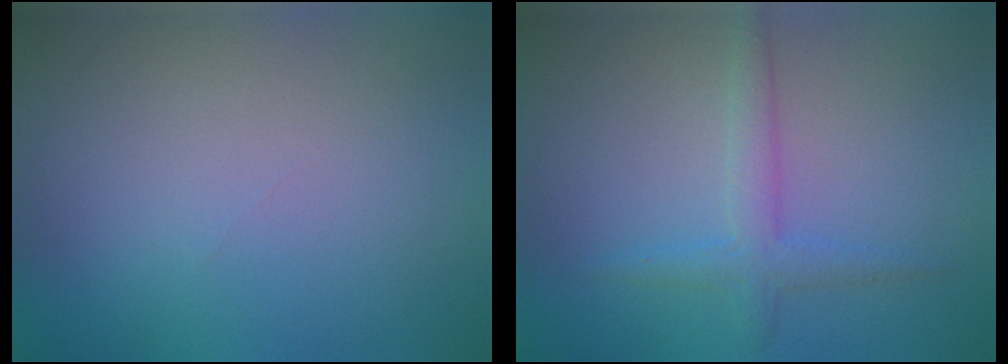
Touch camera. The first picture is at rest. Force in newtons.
{"total": 2.3, "press": 2.3, "slide": 0.1}